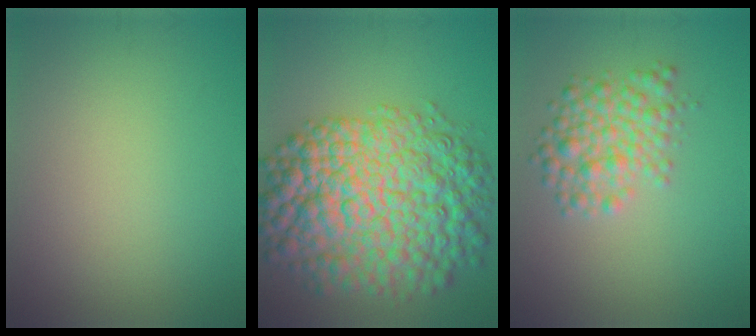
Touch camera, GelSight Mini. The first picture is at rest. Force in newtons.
{"total": 12.8, "press": 12.8, "slide": 0.4}
{"total": 4.0, "press": 4.0, "slide": 0.1}